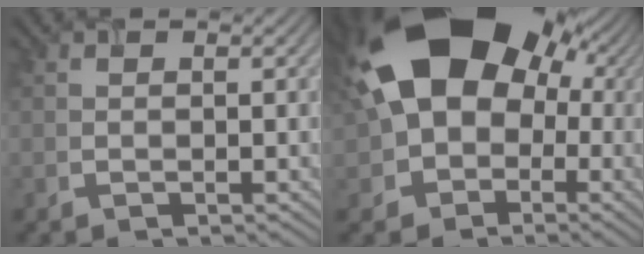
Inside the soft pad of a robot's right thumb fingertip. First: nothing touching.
{"total": 20.5, "force": [3.9, 15.7, 12.6], "torque": [-0.216, 0.025, 0.056]}